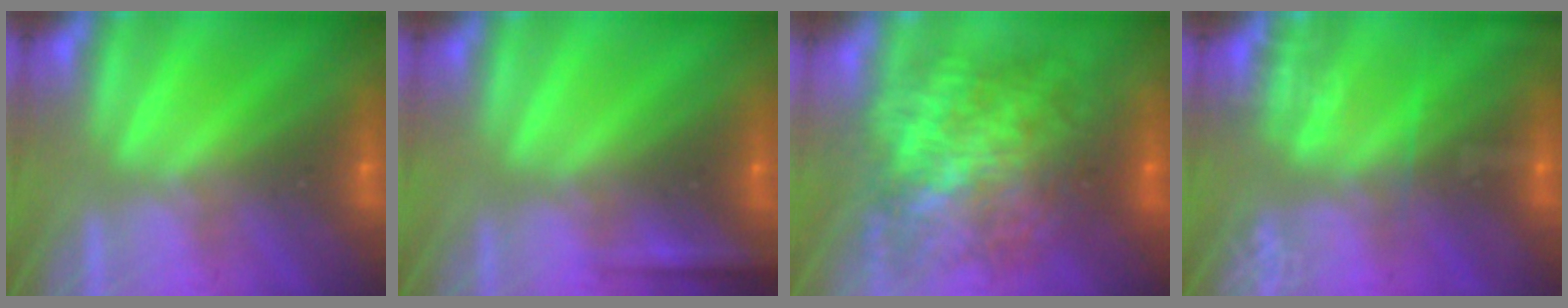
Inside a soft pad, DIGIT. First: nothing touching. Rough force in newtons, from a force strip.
{"total": 2.3}
{"total": 7.1}
{"total": 6.3}